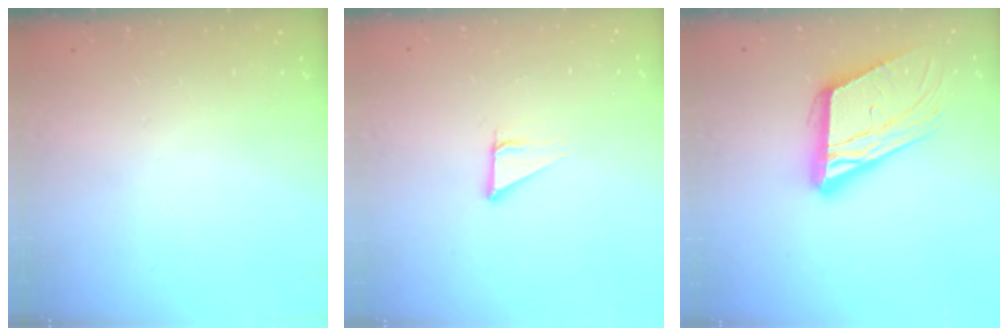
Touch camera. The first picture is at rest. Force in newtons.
{"total": 2.9, "press": 2.9, "slide": 0.1}
{"total": 17.6, "press": 17.4, "slide": 2.6}